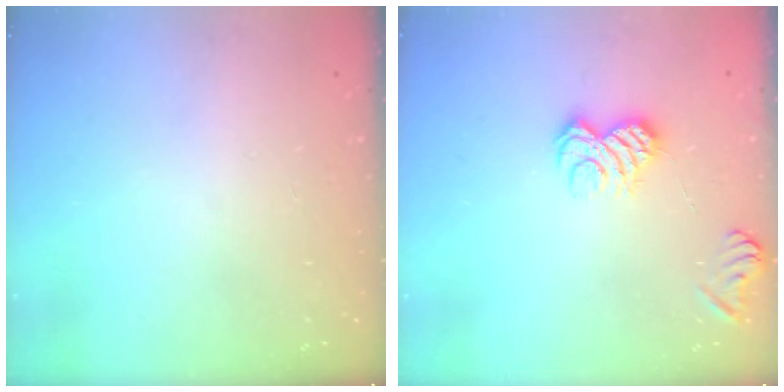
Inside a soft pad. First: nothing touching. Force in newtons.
{"total": 9.5, "press": 9.4, "slide": 1.4}